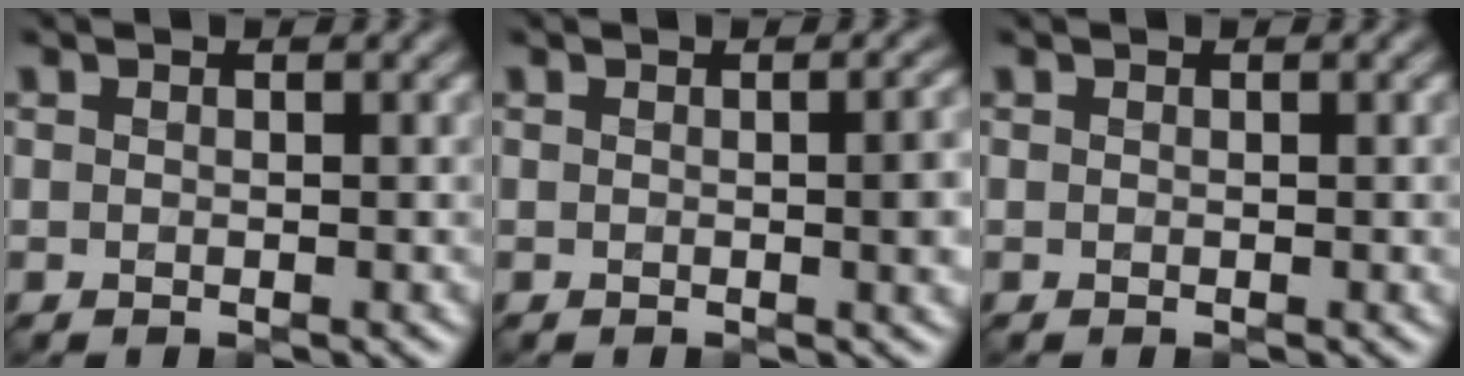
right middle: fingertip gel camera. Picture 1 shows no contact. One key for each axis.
{"total": 3.2, "fx": -0.1, "fy": 1.1, "fz": 3.0, "tx": -0.035, "ty": 0.000, "tz": 0.001}
{"total": 0.0}